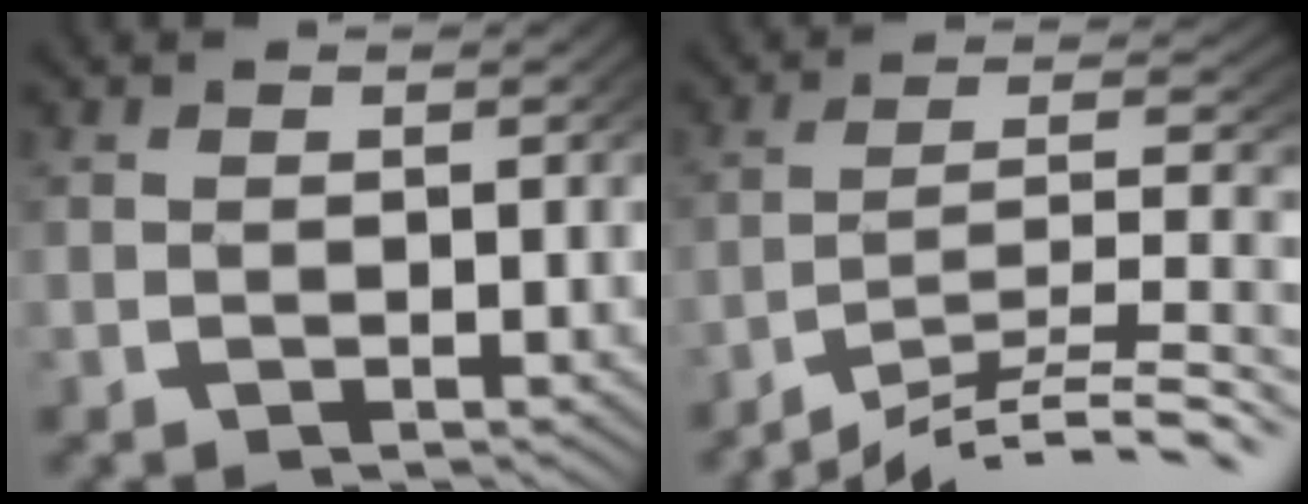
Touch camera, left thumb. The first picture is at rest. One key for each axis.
{"total": 11.1, "fx": -6.9, "fy": 5.0, "fz": 7.1, "tx": -0.121, "ty": -0.025, "tz": -0.095}